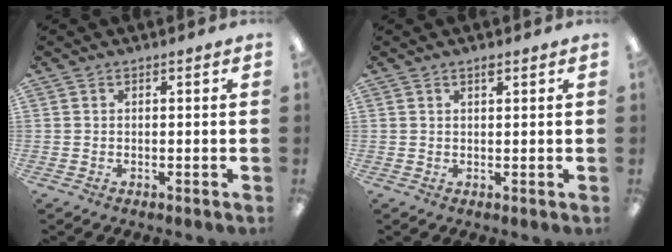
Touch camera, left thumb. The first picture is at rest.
{"total": 1.2, "force": [1.0, 0.3, 0.7], "torque": [-0.015, 0.000, 0.017]}